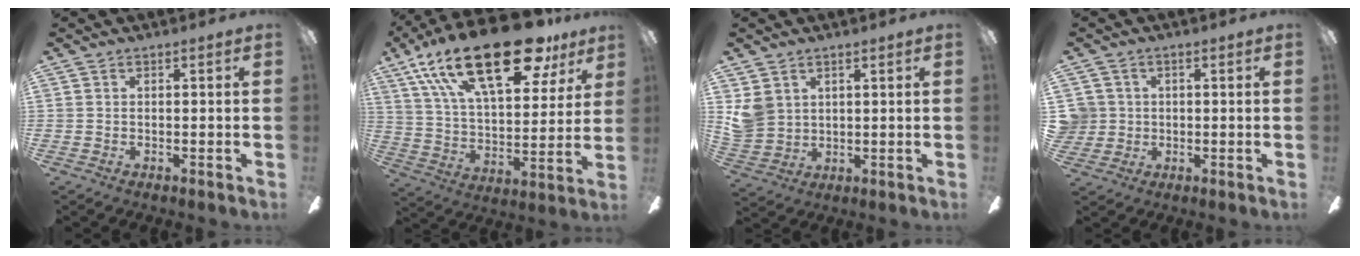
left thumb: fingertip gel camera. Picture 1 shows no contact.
{"total": 29.2, "force": [17.2, 12.2, 20.2], "torque": [-0.330, -0.086, 0.290]}
{"total": 6.5, "force": [2.8, 5.6, 1.7], "torque": [-0.033, 0.000, 0.058]}
{"total": 4.7, "force": [0.6, 4.6, 0.6], "torque": [-0.023, 0.009, 0.012]}